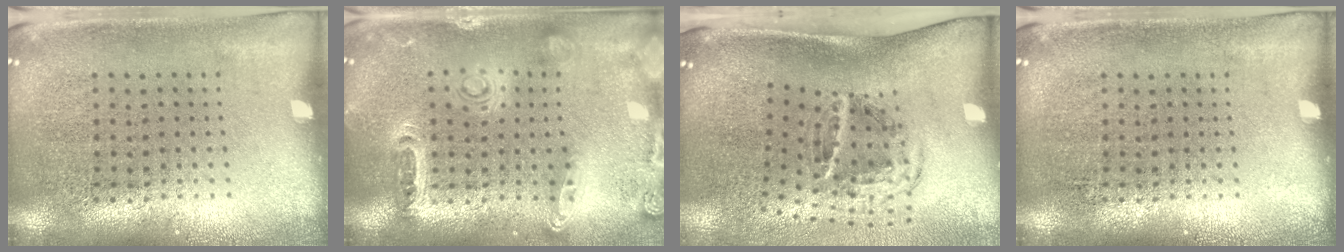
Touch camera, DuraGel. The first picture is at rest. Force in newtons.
{"total": 1.3, "press": 1.3, "slide": 0.2}
{"total": 1.8, "press": 1.1, "slide": 1.5}
{"total": 0.0}